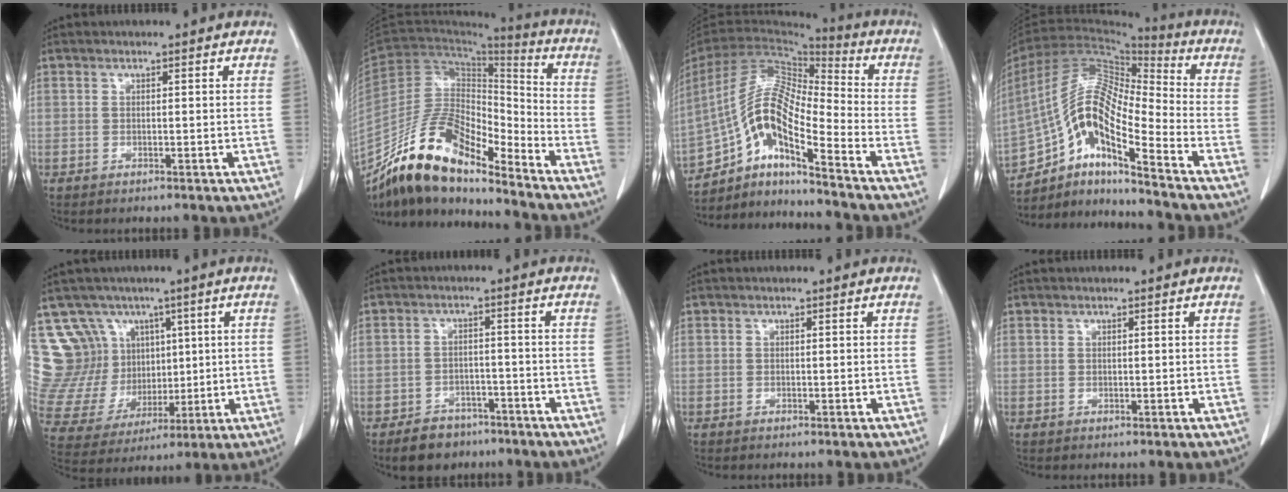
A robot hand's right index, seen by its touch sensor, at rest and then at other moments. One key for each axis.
{"total": 15.6, "fx": -13.1, "fy": 4.3, "fz": 7.5, "tx": -0.126, "ty": 0.032, "tz": -0.241}
{"total": 13.1, "fx": -7.8, "fy": 2.2, "fz": 10.3, "tx": -0.208, "ty": 0.023, "tz": -0.142}
{"total": 14.0, "fx": -7.7, "fy": 2.6, "fz": 11.4, "tx": -0.223, "ty": 0.026, "tz": -0.138}
{"total": 13.9, "fx": 7.0, "fy": 11.3, "fz": 4.2, "tx": -0.102, "ty": 0.055, "tz": 0.161}
{"total": 5.6, "fx": -4.2, "fy": 3.5, "fz": 1.5, "tx": -0.026, "ty": 0.006, "tz": -0.064}
{"total": 0.0}
{"total": 0.0}